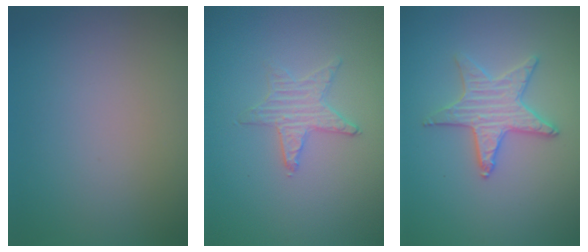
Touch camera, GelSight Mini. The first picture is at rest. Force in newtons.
{"total": 1.2, "press": 1.2, "slide": 0.1}
{"total": 3.0, "press": 3.0, "slide": 0.4}